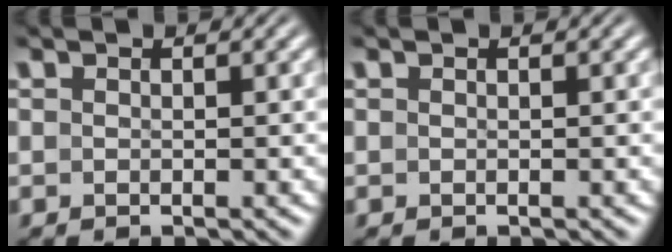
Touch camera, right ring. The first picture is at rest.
{"total": 0.0}